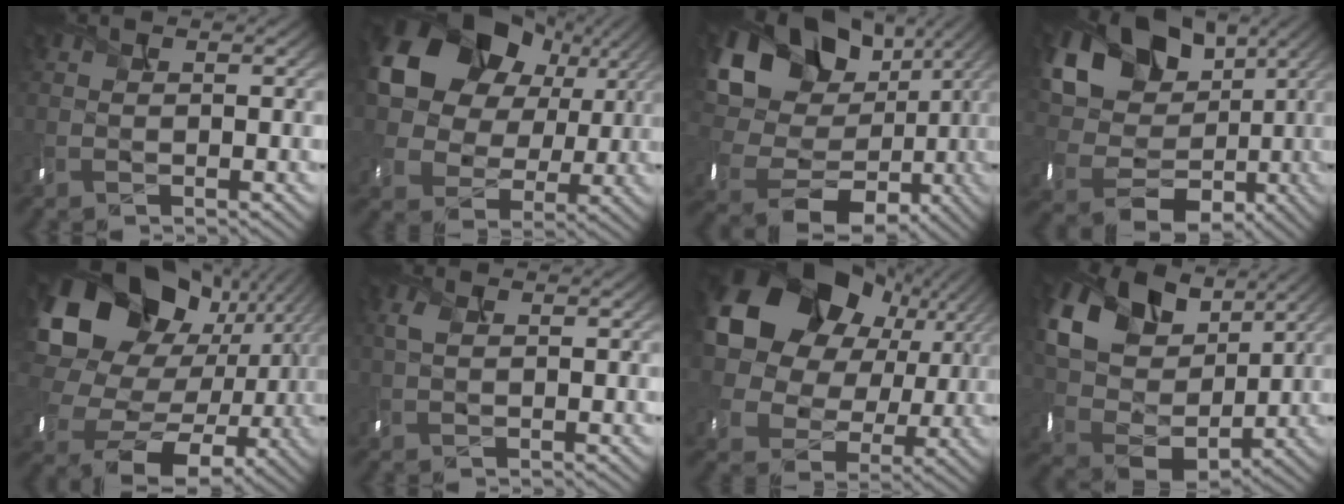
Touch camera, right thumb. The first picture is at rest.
{"total": 16.2, "force": [5.8, 12.6, 8.3], "torque": [-0.178, 0.025, 0.099]}
{"total": 17.4, "force": [2.8, 13.8, 10.3], "torque": [-0.210, -0.003, 0.065]}
{"total": 16.6, "force": [4.0, 13.4, 8.9], "torque": [-0.221, 0.012, 0.090]}
{"total": 19.4, "force": [2.9, 15.4, 11.4], "torque": [-0.256, -0.027, 0.078]}
{"total": 1.4, "force": [0.6, 0.7, 1.1], "torque": [-0.035, 0.003, 0.014]}
{"total": 18.7, "force": [6.2, 14.7, 9.6], "torque": [-0.214, 0.016, 0.120]}
{"total": 15.1, "force": [6.8, 11.0, 7.7], "torque": [-0.217, 0.027, 0.141]}